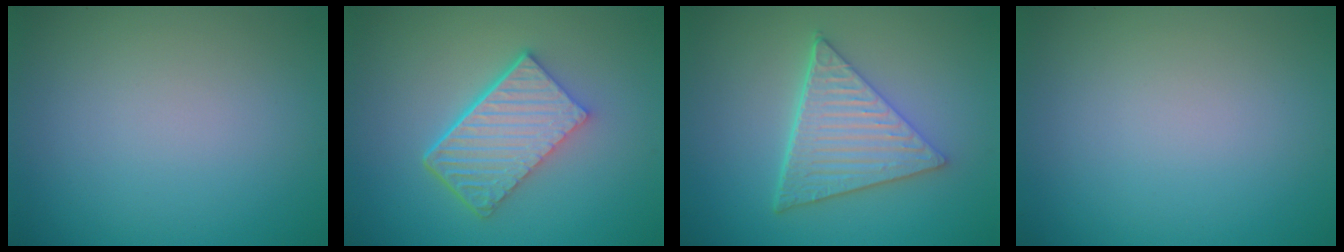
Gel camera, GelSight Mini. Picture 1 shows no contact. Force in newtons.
{"total": 6.2, "press": 4.3, "slide": 4.4}
{"total": 6.1, "press": 4.5, "slide": 4.1}
{"total": 0.0}